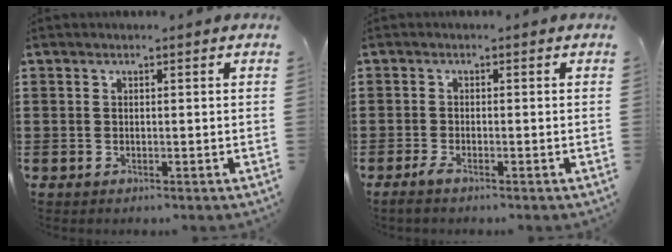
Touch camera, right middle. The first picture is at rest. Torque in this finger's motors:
{"motor_torque": [2.14, 0.00, 0.11, 0.05]}